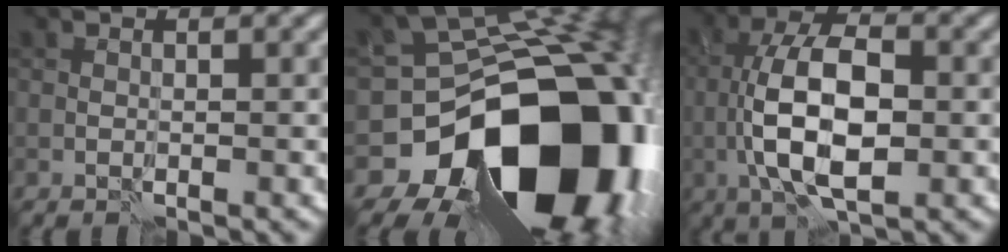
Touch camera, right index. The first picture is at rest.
{"total": 20.6, "force": [-8.3, 14.5, 12.0], "torque": [-0.165, -0.032, -0.114]}
{"total": 9.0, "force": [-1.3, 4.2, 7.9], "torque": [-0.150, 0.010, -0.026]}